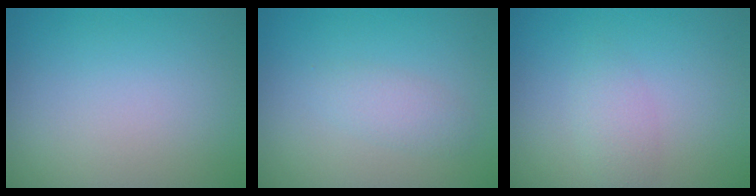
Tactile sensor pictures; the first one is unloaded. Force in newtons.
{"total": 1.7, "press": 1.7, "slide": 0.1}
{"total": 1.8, "press": 1.8, "slide": 0.1}